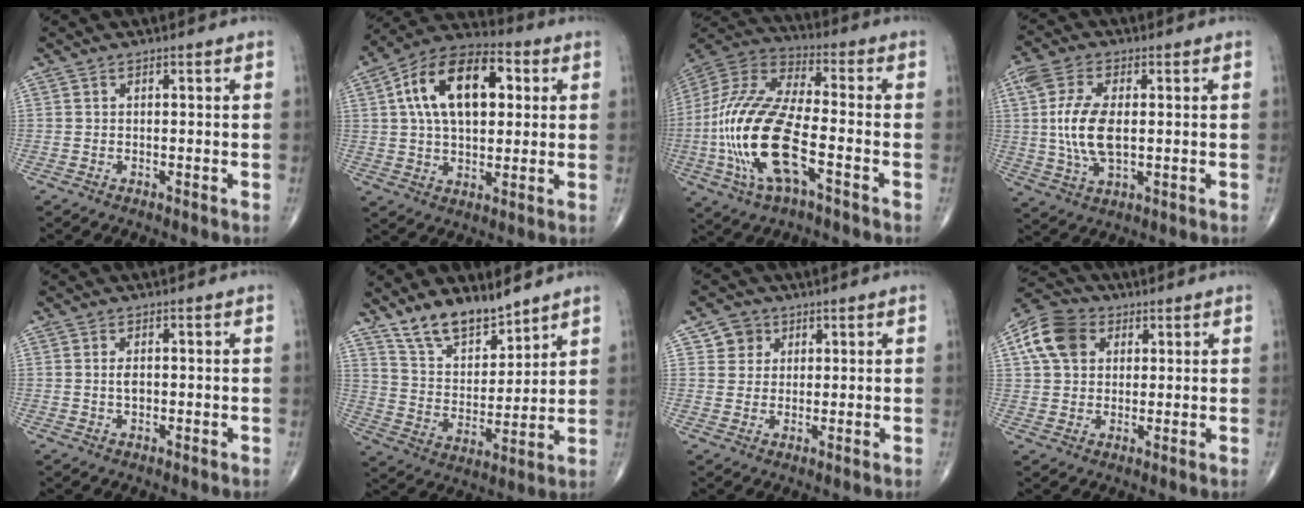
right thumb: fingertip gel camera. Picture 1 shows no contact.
{"total": 18.6, "force": [4.5, 10.5, 14.7], "torque": [-0.228, 0.015, 0.068]}
{"total": 21.8, "force": [-5.8, 8.4, 19.2], "torque": [-0.428, 0.020, -0.103]}
{"total": 11.3, "force": [0.7, 5.7, 9.7], "torque": [-0.216, -0.002, 0.017]}
{"total": 2.1, "force": [0.1, 1.1, 1.7], "torque": [-0.031, -0.002, 0.003]}
{"total": 11.7, "force": [9.5, 4.5, 5.0], "torque": [-0.062, -0.068, 0.185]}
{"total": 4.0, "force": [1.8, 3.5, 0.4], "torque": [0.017, -0.006, 0.027]}
{"total": 10.5, "force": [3.6, 7.9, 5.8], "torque": [-0.096, 0.005, 0.057]}